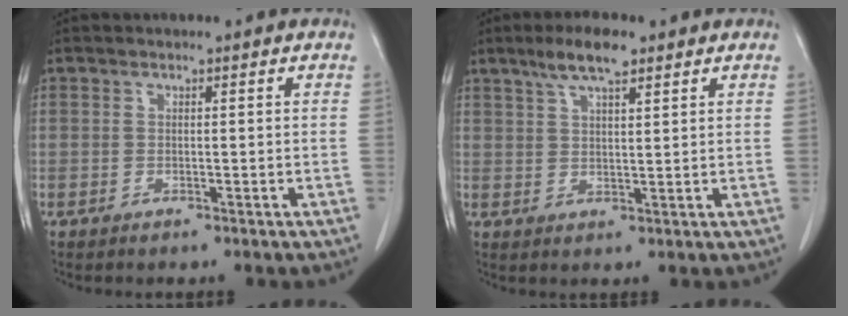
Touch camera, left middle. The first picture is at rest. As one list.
[{"total": 5.8, "force": [4.0, 1.2, 4.0], "torque": [-0.081, 0.008, 0.073]}]